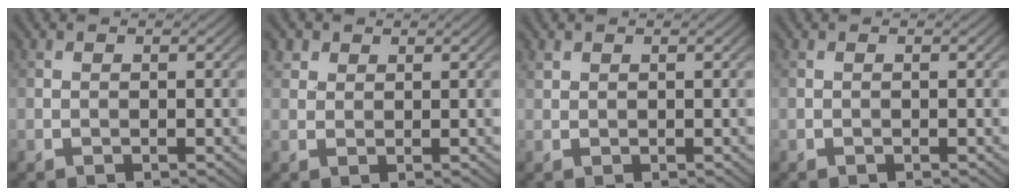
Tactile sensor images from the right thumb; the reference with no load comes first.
{"total": 2.3, "force": [1.5, 1.6, 0.6], "torque": [-0.017, -0.003, 0.036]}
{"total": 0.8, "force": [0.6, 0.4, 0.2], "torque": [-0.008, 0.001, 0.015]}
{"total": 0.0}